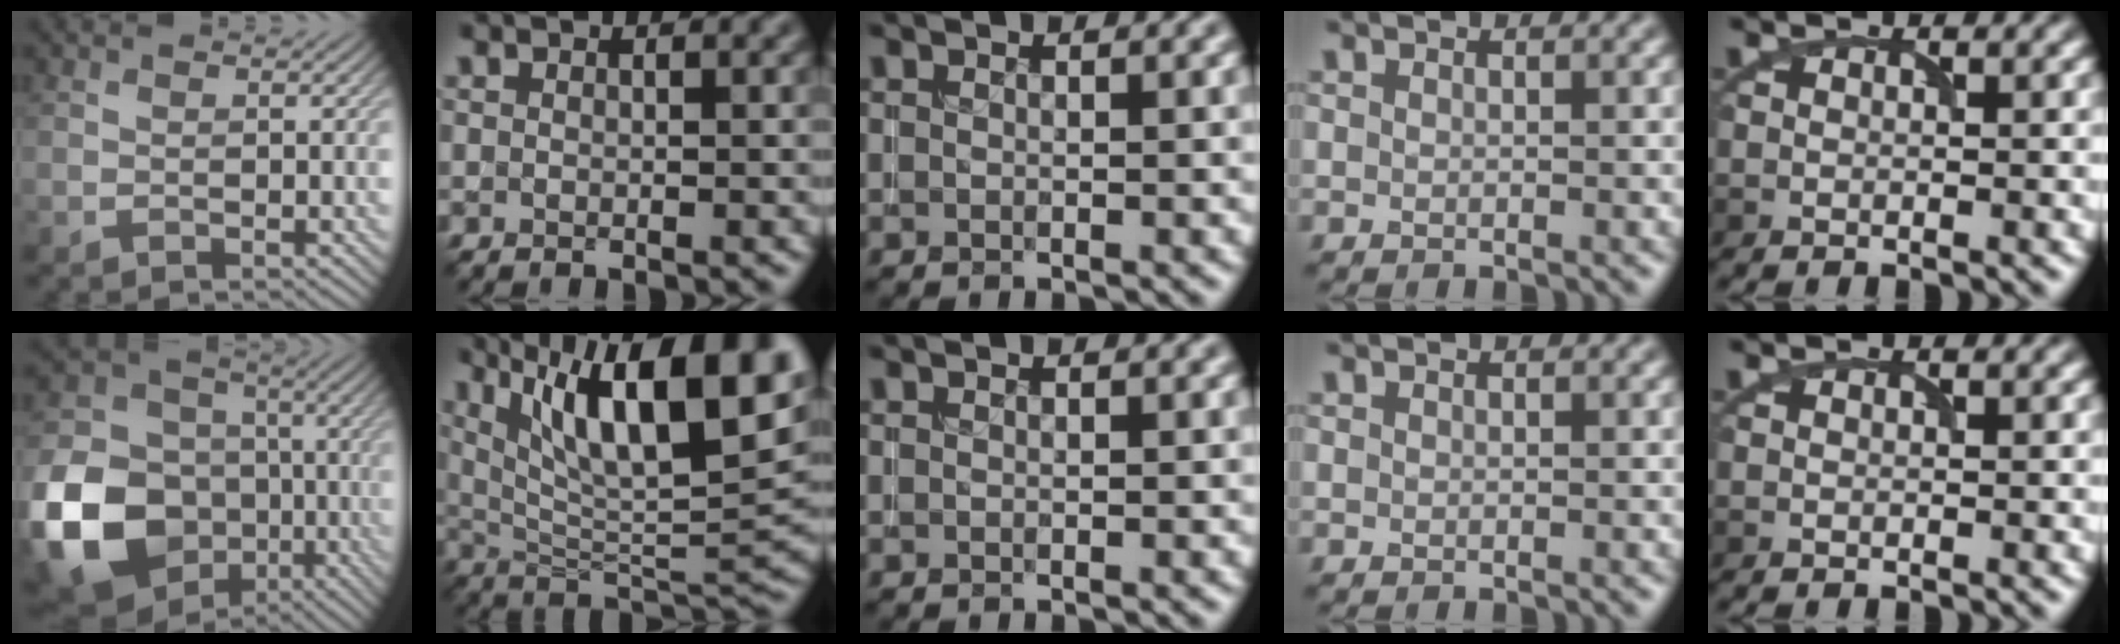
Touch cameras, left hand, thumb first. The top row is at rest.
{"thumb": {"total": 19.5, "force": [-6.8, 15.8, 9.2], "torque": [-0.250, -0.045, -0.125]}, "index": {"total": 14.4, "force": [6.1, 4.7, 12.1], "torque": [-0.189, 0.001, 0.106]}}